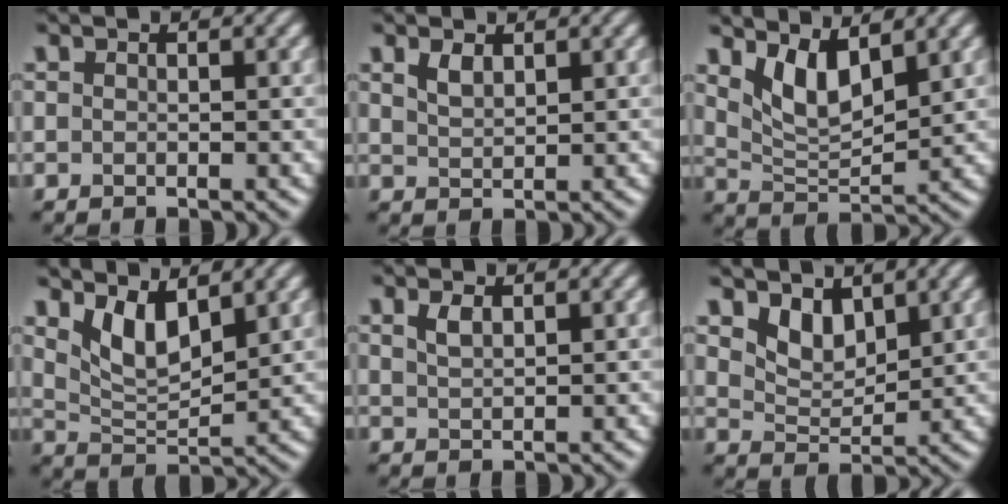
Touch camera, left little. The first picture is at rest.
{"total": 1.5, "force": [1.0, 0.7, 0.9], "torque": [-0.021, 0.000, 0.024]}
{"total": 4.8, "force": [2.6, 2.0, 3.4], "torque": [-0.076, -0.012, 0.052]}
{"total": 4.4, "force": [2.4, 1.9, 3.2], "torque": [-0.070, -0.011, 0.050]}
{"total": 1.3, "force": [0.8, 0.5, 0.9], "torque": [-0.022, 0.002, 0.019]}
{"total": 3.0, "force": [2.0, 1.7, 1.5], "torque": [-0.038, -0.013, 0.037]}